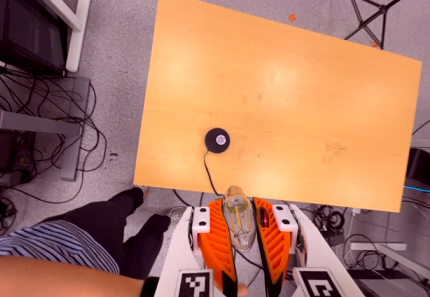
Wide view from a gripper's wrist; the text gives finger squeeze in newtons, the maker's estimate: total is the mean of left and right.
{"total": 22.0, "left": 25.5, "right": 18.6}